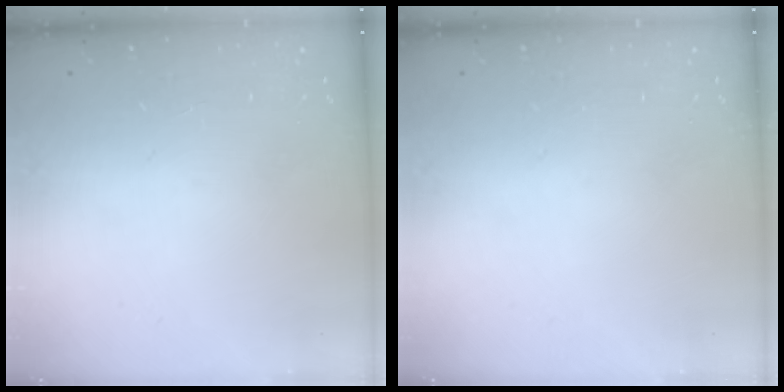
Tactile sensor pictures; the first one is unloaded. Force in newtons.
{"total": 0.0}